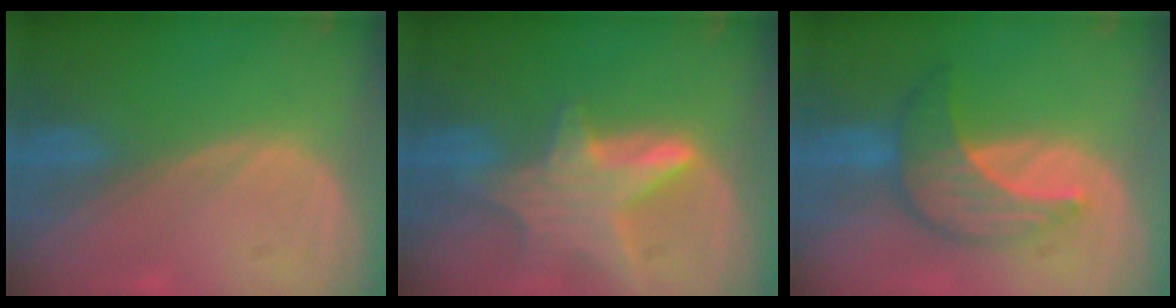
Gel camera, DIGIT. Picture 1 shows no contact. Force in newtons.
{"total": 7.5, "press": 7.0, "slide": 2.9}
{"total": 7.1, "press": 7.1, "slide": 0.1}